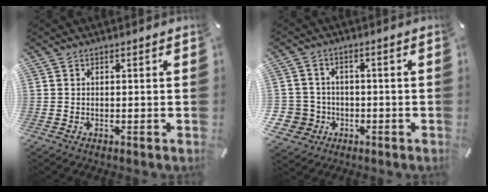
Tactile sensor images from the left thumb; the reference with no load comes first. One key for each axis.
{"total": 6.4, "fx": -1.8, "fy": 6.0, "fz": 1.0, "tx": -0.053, "ty": 0.014, "tz": -0.035}